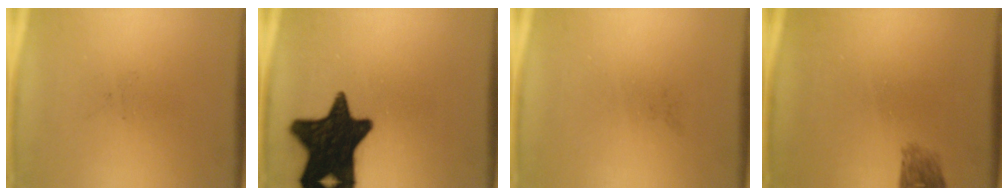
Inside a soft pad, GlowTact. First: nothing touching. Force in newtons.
{"total": 18.4}
{"total": 0.0}
{"total": 2.2}